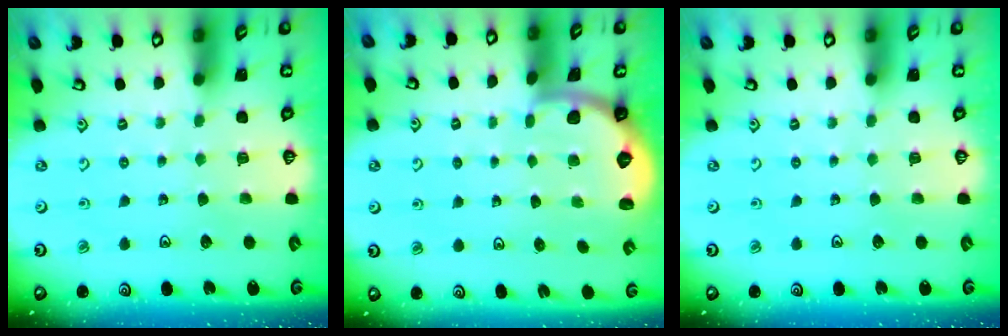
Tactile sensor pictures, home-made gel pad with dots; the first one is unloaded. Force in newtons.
{"total": 1.6, "press": 1.6, "slide": 0.1}
{"total": 0.0}